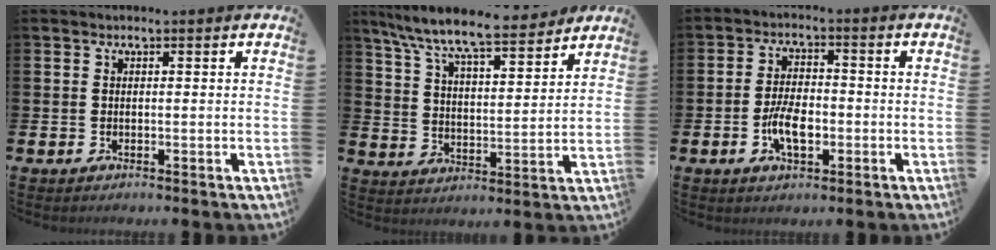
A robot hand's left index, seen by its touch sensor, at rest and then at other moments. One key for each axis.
{"total": 9.0, "fx": 8.3, "fy": 1.1, "fz": 3.4, "tx": -0.103, "ty": -0.054, "tz": 0.143}
{"total": 5.3, "fx": -1.5, "fy": 2.7, "fz": 4.3, "tx": -0.070, "ty": 0.001, "tz": -0.030}